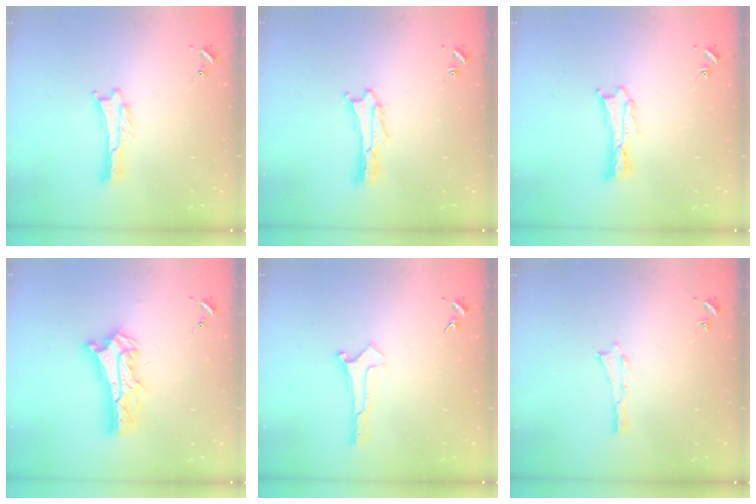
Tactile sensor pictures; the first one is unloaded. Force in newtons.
{"total": 0.0}
{"total": 0.5, "press": 0.5, "slide": 0.2}
{"total": 8.8, "press": 8.8, "slide": 0.7}
{"total": 0.0}
{"total": 0.0}